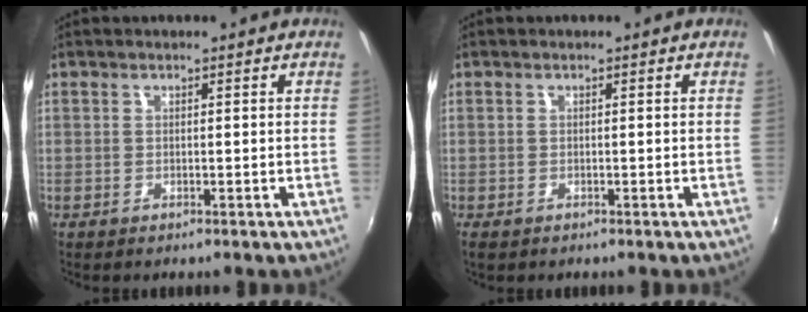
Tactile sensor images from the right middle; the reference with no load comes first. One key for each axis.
{"total": 0.6, "fx": -0.4, "fy": 0.4, "fz": 0.3, "tx": -0.008, "ty": -0.002, "tz": -0.007}